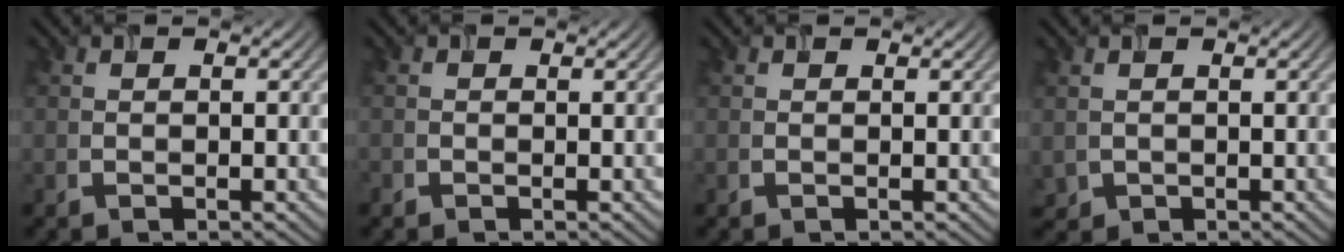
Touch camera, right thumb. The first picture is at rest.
{"total": 0.5, "force": [-0.4, 0.4, 0.0], "torque": [0.001, -0.003, -0.007]}
{"total": 0.0}
{"total": 1.3, "force": [-0.1, 1.2, 0.4], "torque": [-0.016, -0.009, 0.003]}